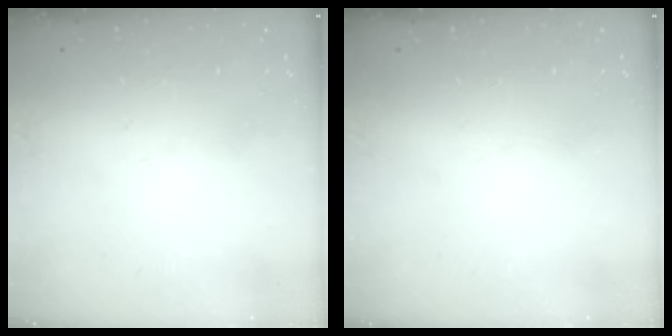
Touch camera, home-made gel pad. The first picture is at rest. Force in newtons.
{"total": 0.0}